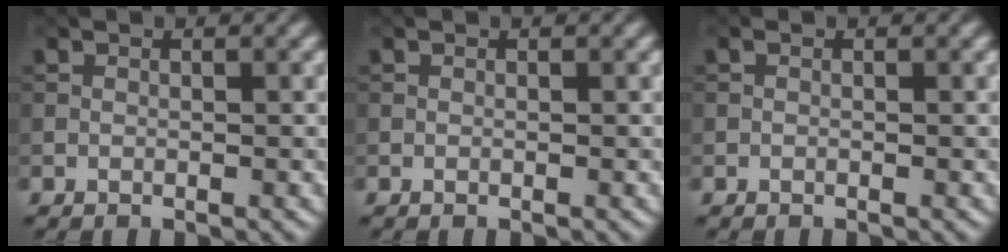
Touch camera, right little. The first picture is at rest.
{"total": 0.0}
{"total": 0.9, "force": [-0.8, -0.4, -0.1], "torque": [0.003, -0.002, -0.011]}